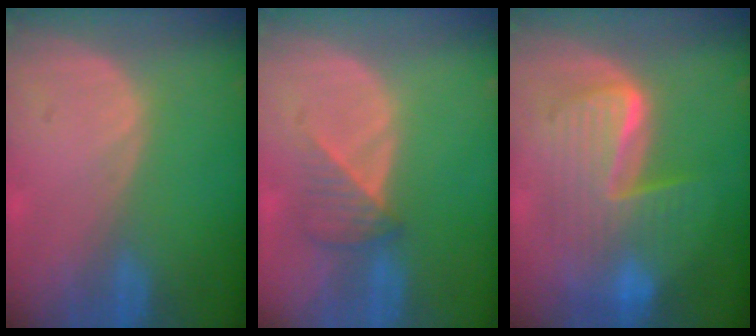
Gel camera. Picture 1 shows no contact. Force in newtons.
{"total": 3.4, "press": 3.3, "slide": 0.8}
{"total": 9.3, "press": 9.2, "slide": 0.7}